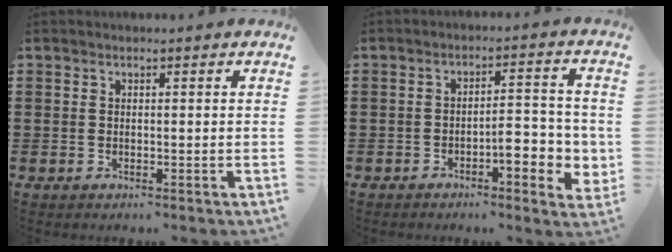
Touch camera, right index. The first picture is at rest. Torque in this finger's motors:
{"motor_torque": [1.04, 0.87, 0.39, 0.10]}